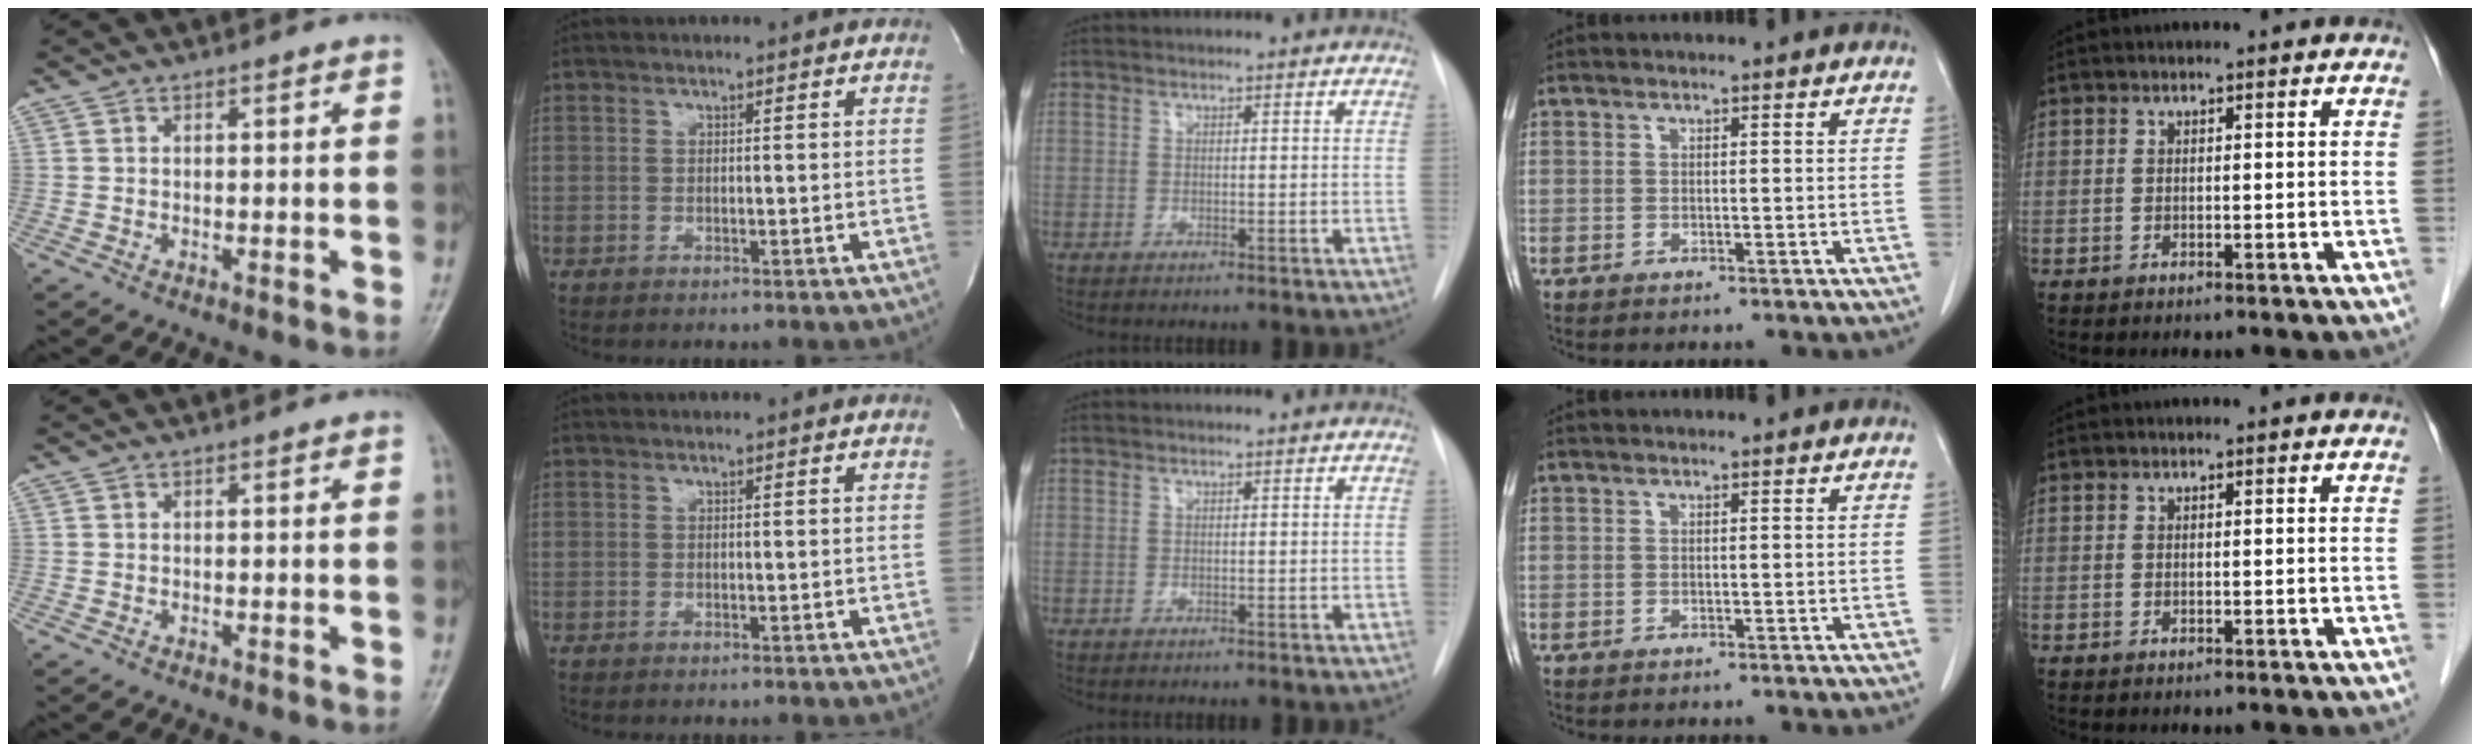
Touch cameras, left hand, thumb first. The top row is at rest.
{}